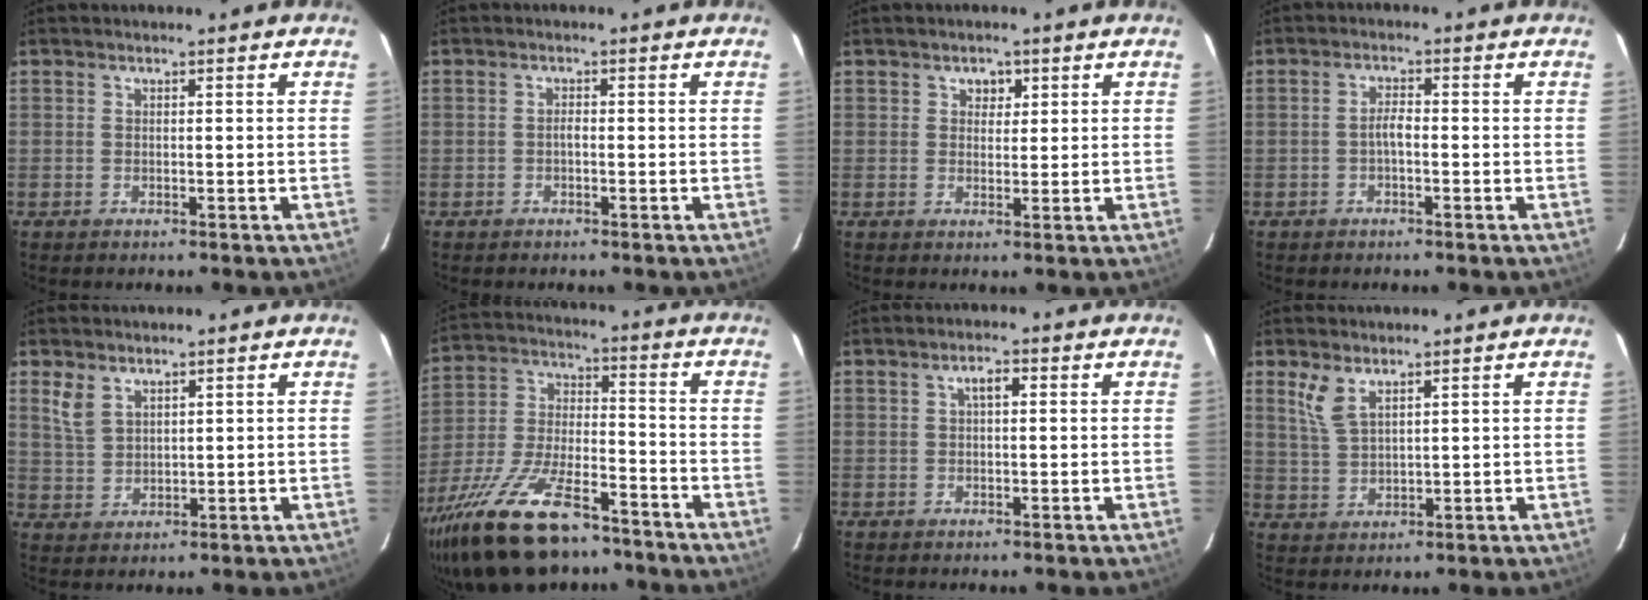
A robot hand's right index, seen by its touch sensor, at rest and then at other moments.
{"total": 0.8, "force": [-0.4, 0.3, 0.6], "torque": [-0.012, 0.006, -0.008]}
{"total": 2.3, "force": [1.0, 2.0, 0.6], "torque": [-0.004, 0.008, 0.016]}
{"total": 2.0, "force": [-0.8, 0.5, 1.8], "torque": [-0.036, 0.007, -0.016]}
{"total": 4.4, "force": [2.8, 2.5, 2.3], "torque": [-0.050, 0.002, 0.060]}
{"total": 23.6, "force": [-16.6, 8.8, 14.2], "torque": [-0.292, -0.033, -0.281]}
{"total": 2.1, "force": [0.5, 0.9, 1.8], "torque": [-0.034, 0.010, 0.009]}
{"total": 4.7, "force": [3.0, 1.8, 3.1], "torque": [-0.067, -0.001, 0.067]}